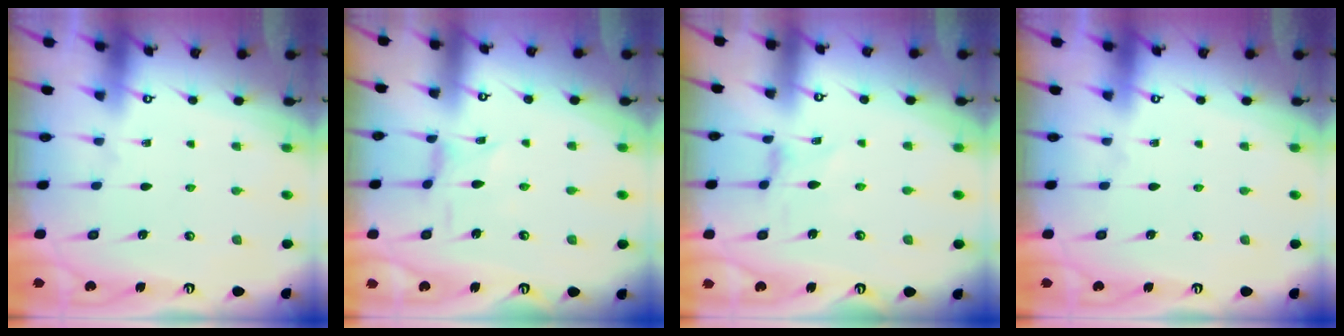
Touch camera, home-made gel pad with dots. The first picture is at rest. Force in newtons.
{"total": 0.8, "press": 0.8, "slide": 0.3}
{"total": 0.0}
{"total": 0.0}